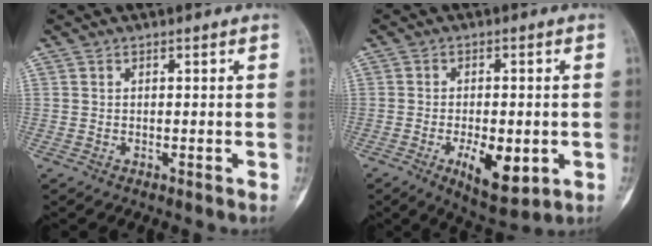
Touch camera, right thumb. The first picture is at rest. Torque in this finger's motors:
{"motor_torque": [-0.05, 0.53, 0.17, 0.49, 0.04]}